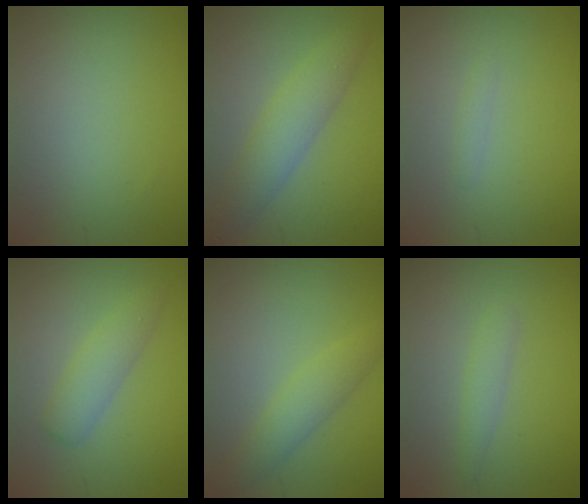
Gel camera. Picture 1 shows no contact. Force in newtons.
{"total": 3.7, "press": 3.7, "slide": 0.1}
{"total": 0.7, "press": 0.7, "slide": 0.0}
{"total": 2.6, "press": 2.6, "slide": 0.1}
{"total": 2.8, "press": 2.8, "slide": 0.1}
{"total": 1.4, "press": 1.4, "slide": 0.1}